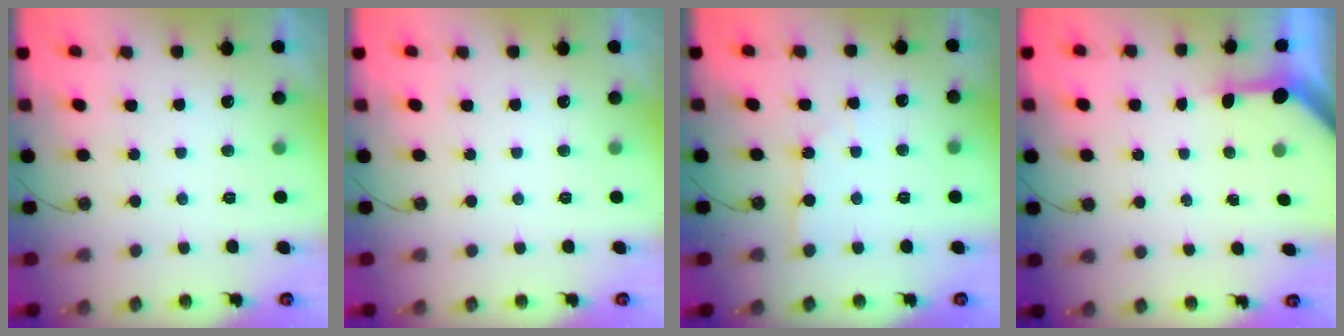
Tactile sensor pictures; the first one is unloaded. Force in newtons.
{"total": 0.0}
{"total": 2.6, "press": 2.6, "slide": 0.4}
{"total": 3.5, "press": 3.5, "slide": 0.4}